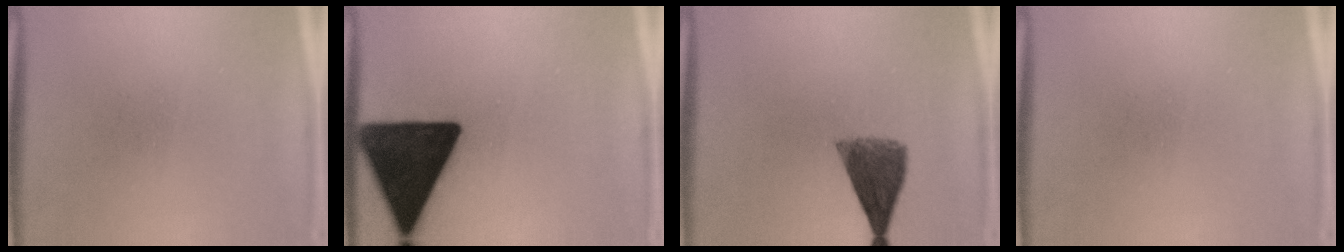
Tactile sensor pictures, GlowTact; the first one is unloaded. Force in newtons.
{"total": 19.6}
{"total": 7.1}
{"total": 0.0}